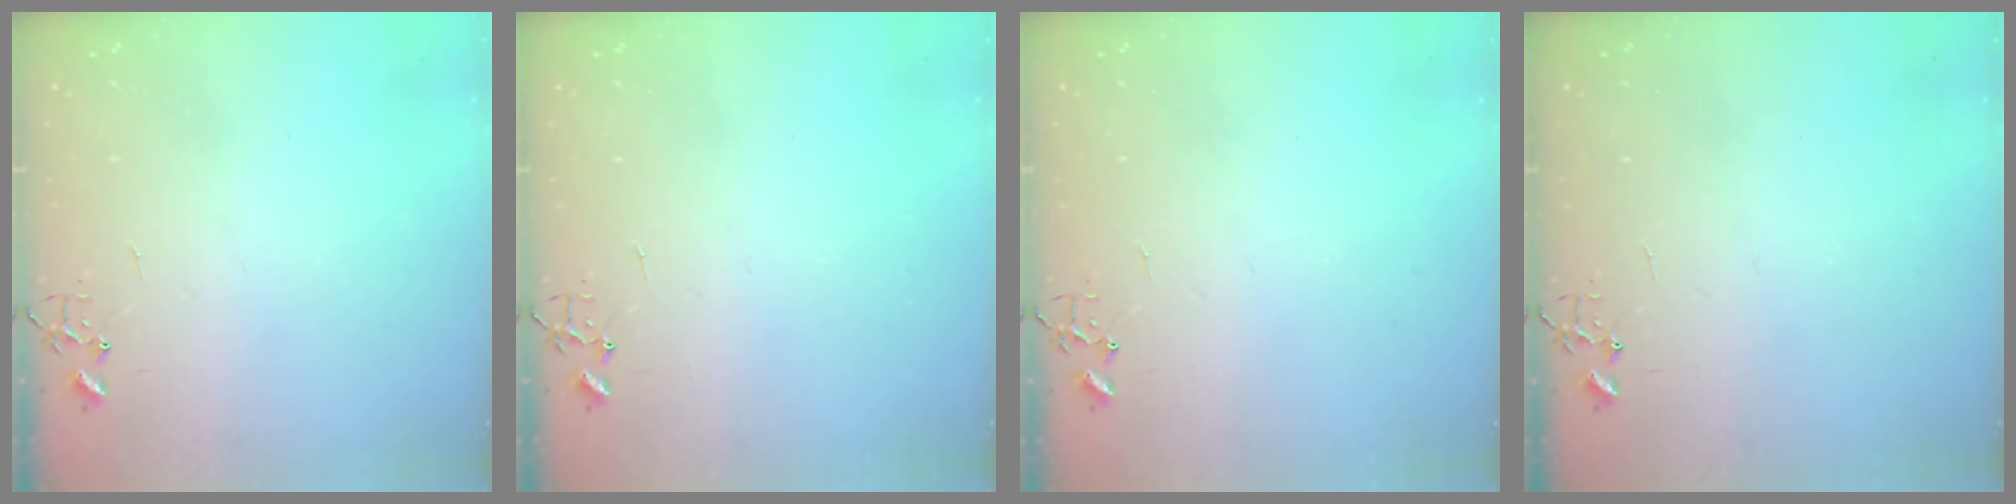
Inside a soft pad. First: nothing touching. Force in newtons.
{"total": 0.0}
{"total": 0.0}
{"total": 0.0}